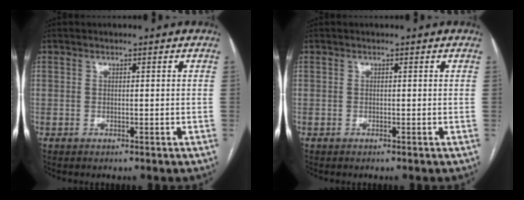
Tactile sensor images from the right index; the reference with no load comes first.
{"total": 0.0}